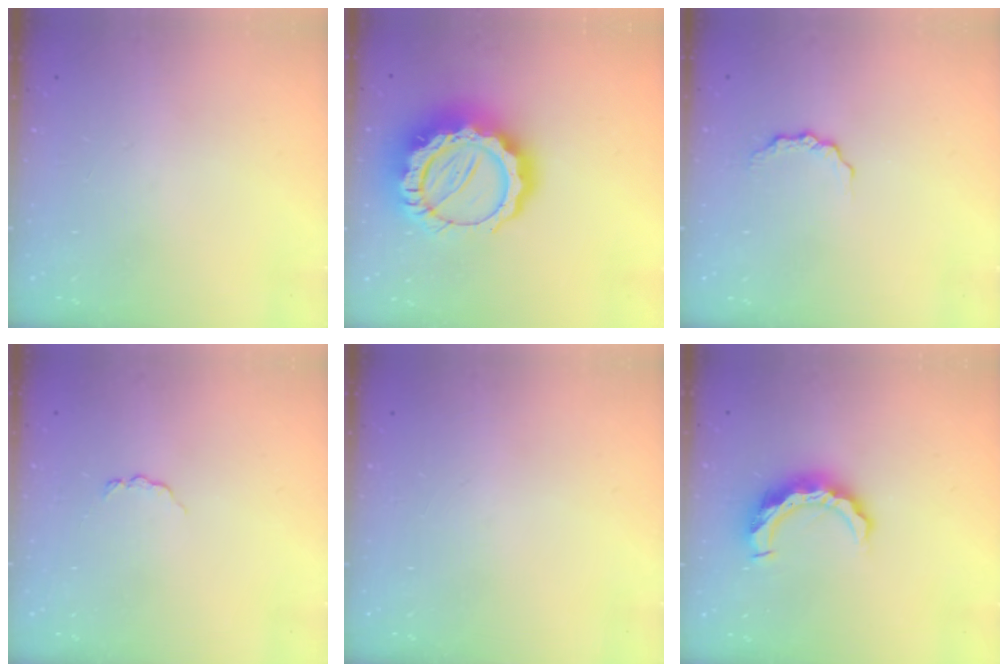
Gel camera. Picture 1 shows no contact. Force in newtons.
{"total": 21.8, "press": 21.7, "slide": 2.0}
{"total": 4.8, "press": 4.8, "slide": 0.6}
{"total": 2.9, "press": 2.9, "slide": 0.4}
{"total": 0.0}
{"total": 9.5, "press": 9.5, "slide": 0.5}